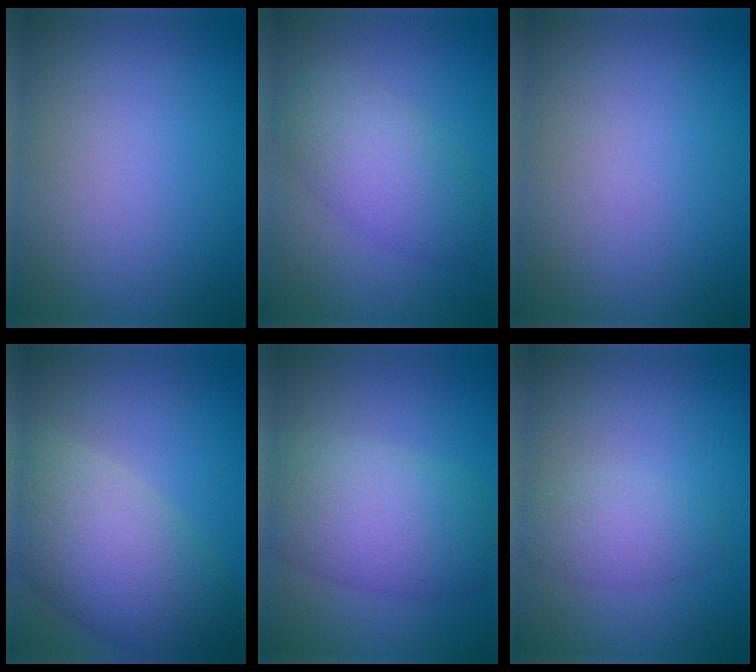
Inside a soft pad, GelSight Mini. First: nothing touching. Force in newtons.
{"total": 5.0, "press": 5.0, "slide": 0.2}
{"total": 0.0}
{"total": 9.5, "press": 9.4, "slide": 0.4}
{"total": 7.6, "press": 7.6, "slide": 0.3}
{"total": 2.6, "press": 2.6, "slide": 0.0}